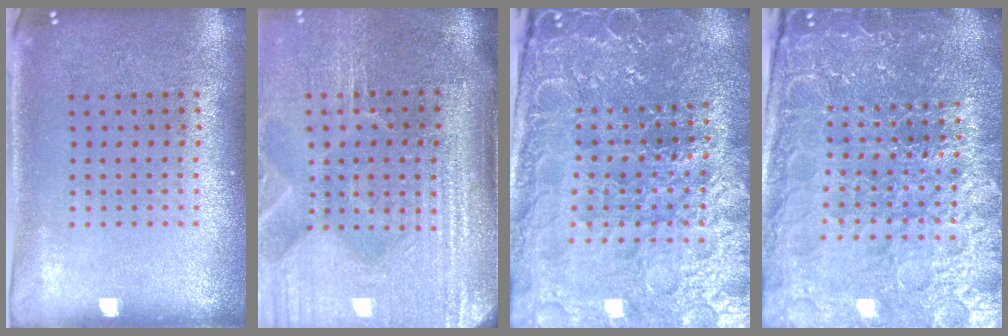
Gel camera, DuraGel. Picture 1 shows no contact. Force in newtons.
{"total": 4.9, "press": 4.2, "slide": 2.6}
{"total": 4.7, "press": 4.5, "slide": 1.3}
{"total": 5.6, "press": 5.1, "slide": 2.3}